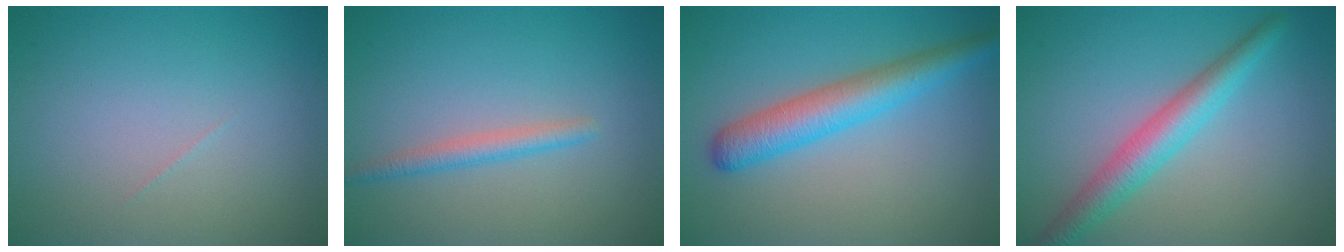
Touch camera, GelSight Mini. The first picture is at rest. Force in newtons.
{"total": 1.8, "press": 1.8, "slide": 0.1}
{"total": 4.8, "press": 4.8, "slide": 0.1}
{"total": 4.2, "press": 4.2, "slide": 0.1}